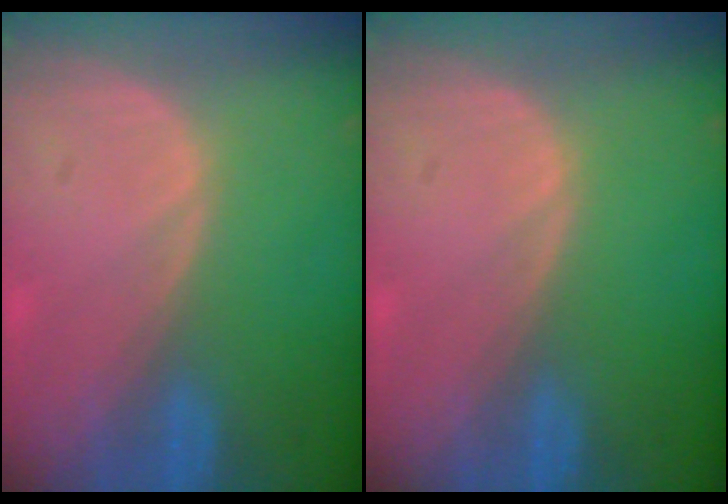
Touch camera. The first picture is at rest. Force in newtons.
{"total": 0.0}